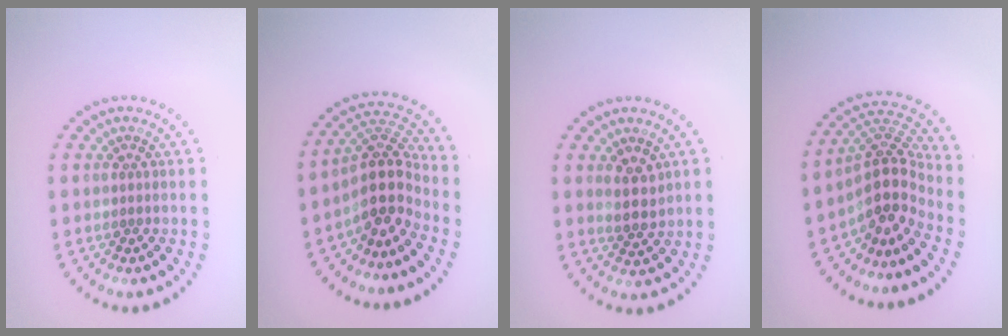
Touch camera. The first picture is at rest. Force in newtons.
{"total": 4.4, "press": 3.4, "slide": 2.8}
{"total": 2.3, "press": 2.0, "slide": 1.0}
{"total": 4.7, "press": 3.5, "slide": 3.2}